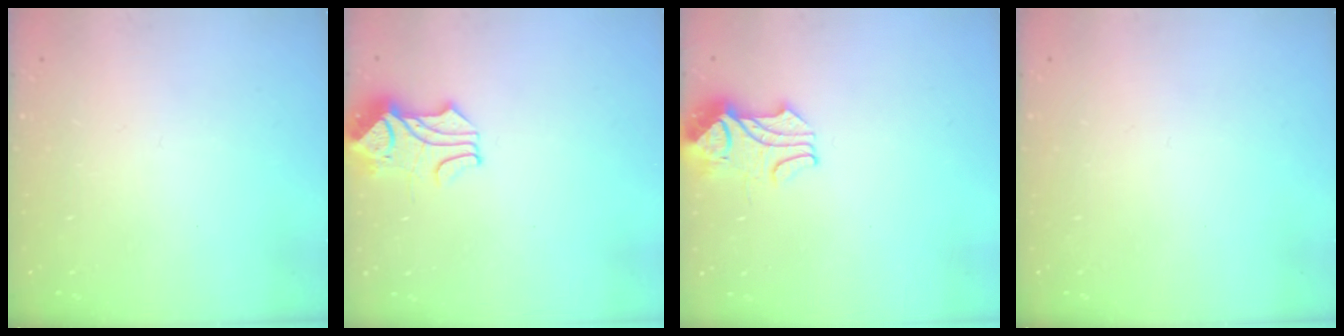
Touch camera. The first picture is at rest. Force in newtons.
{"total": 1.7, "press": 1.3, "slide": 1.1}
{"total": 2.2, "press": 2.1, "slide": 0.8}
{"total": 0.0}